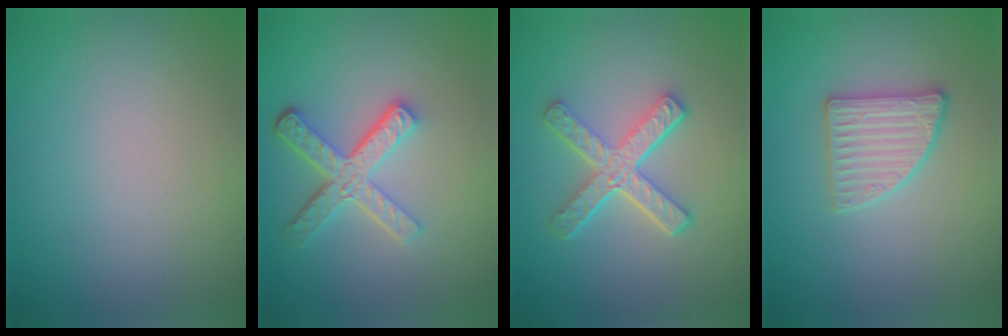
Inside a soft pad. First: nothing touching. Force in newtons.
{"total": 4.9, "press": 3.6, "slide": 3.3}
{"total": 5.2, "press": 3.6, "slide": 3.7}
{"total": 2.8, "press": 2.8, "slide": 0.4}